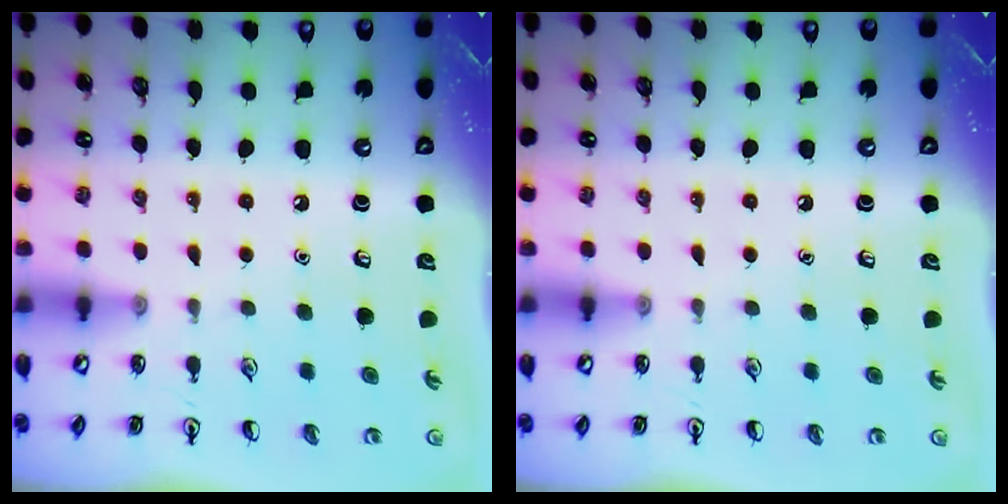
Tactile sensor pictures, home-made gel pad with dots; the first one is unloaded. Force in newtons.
{"total": 0.0}